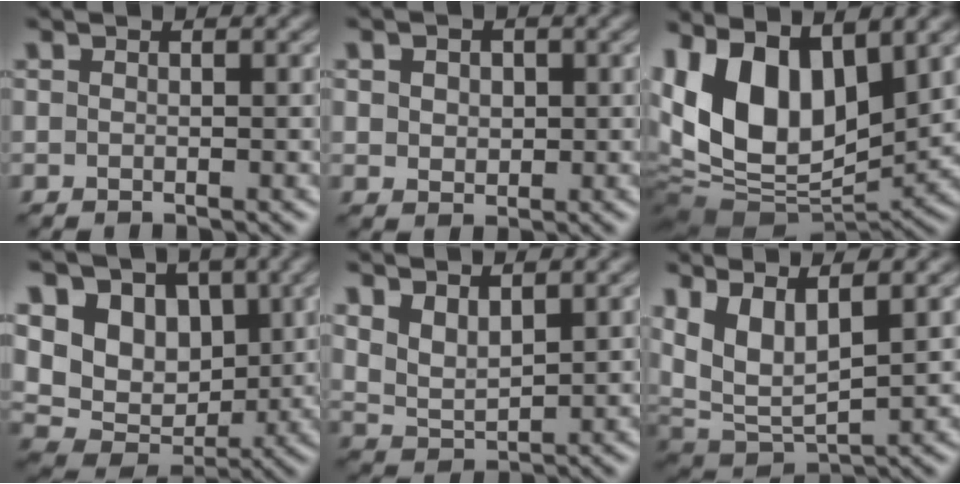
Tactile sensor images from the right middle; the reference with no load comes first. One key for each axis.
{"total": 2.9, "fx": 1.1, "fy": 2.2, "fz": 1.5, "tx": -0.031, "ty": 0.011, "tz": 0.010}
{"total": 13.6, "fx": 3.1, "fy": 7.3, "fz": 11.0, "tx": -0.221, "ty": -0.010, "tz": 0.055}
{"total": 10.1, "fx": 3.4, "fy": 7.6, "fz": 5.7, "tx": -0.109, "ty": 0.012, "tz": 0.052}
{"total": 3.5, "fx": 2.1, "fy": 1.6, "fz": 2.2, "tx": -0.054, "ty": -0.007, "tz": 0.049}
{"total": 7.8, "fx": 3.2, "fy": 3.7, "fz": 6.1, "tx": -0.134, "ty": -0.003, "tz": 0.065}